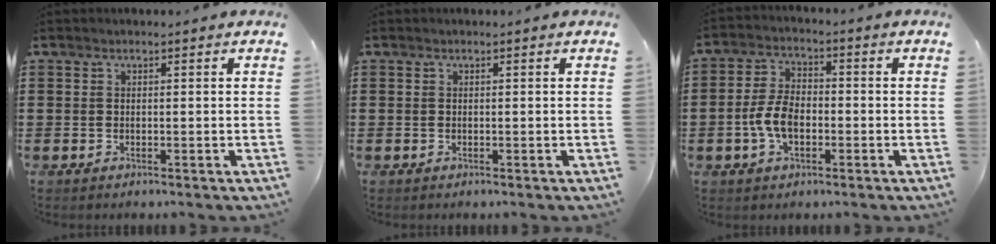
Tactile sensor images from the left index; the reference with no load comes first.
{"total": 0.0}
{"total": 6.3, "force": [-1.5, 3.4, 5.1], "torque": [-0.122, -0.001, -0.035]}